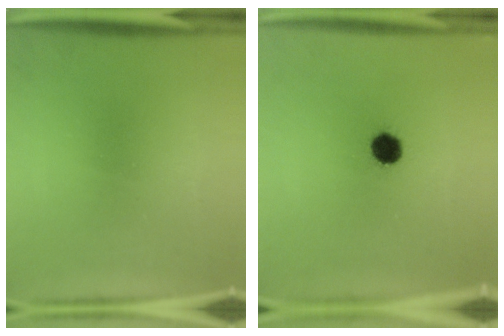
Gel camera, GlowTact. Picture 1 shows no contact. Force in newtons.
{"total": 4.7}